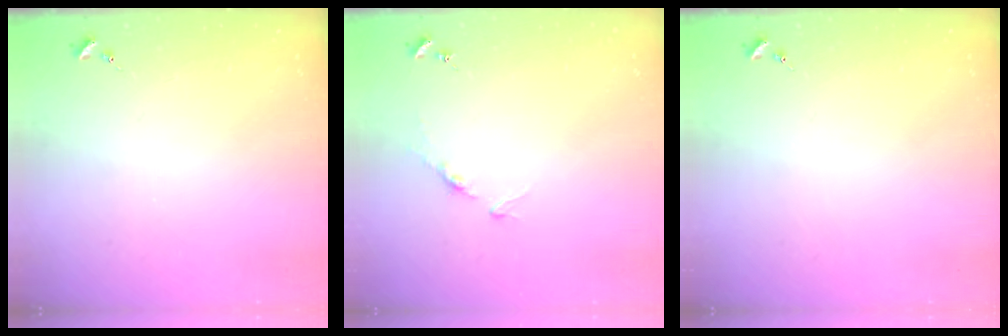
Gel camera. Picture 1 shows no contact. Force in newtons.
{"total": 4.9, "press": 4.8, "slide": 0.6}
{"total": 0.0}